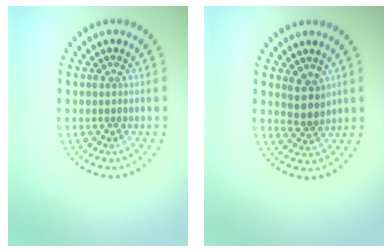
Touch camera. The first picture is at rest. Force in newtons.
{"total": 2.4, "press": 2.0, "slide": 1.3}